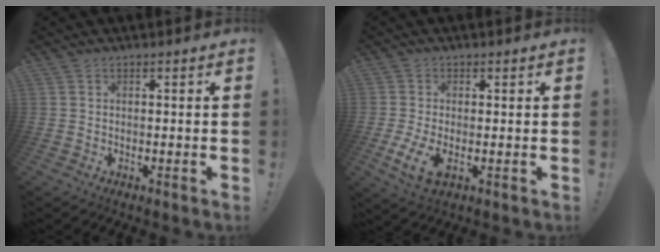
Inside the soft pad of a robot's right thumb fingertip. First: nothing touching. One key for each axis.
{"total": 6.7, "fx": -1.0, "fy": 3.7, "fz": 5.5, "tx": -0.105, "ty": -0.007, "tz": -0.015}